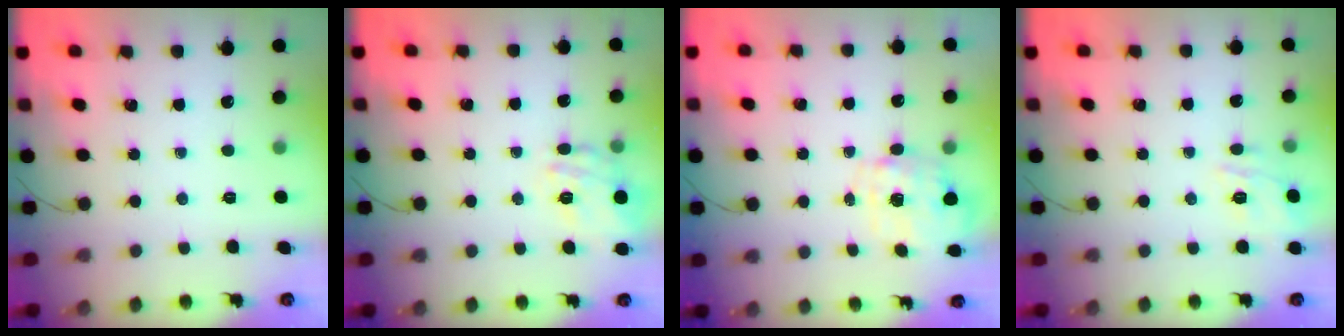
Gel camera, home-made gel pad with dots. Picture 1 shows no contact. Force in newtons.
{"total": 15.1, "press": 15.1, "slide": 1.2}
{"total": 2.8, "press": 2.7, "slide": 0.9}
{"total": 9.6, "press": 9.5, "slide": 0.7}